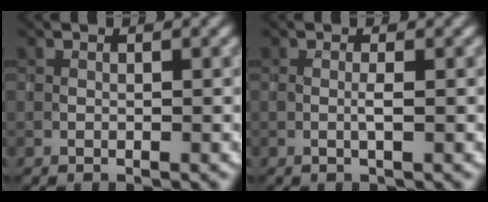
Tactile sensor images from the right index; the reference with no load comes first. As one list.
[{"total": 0.9, "force": [0.0, 0.0, 0.9], "torque": [-0.019, -0.001, -0.002]}]